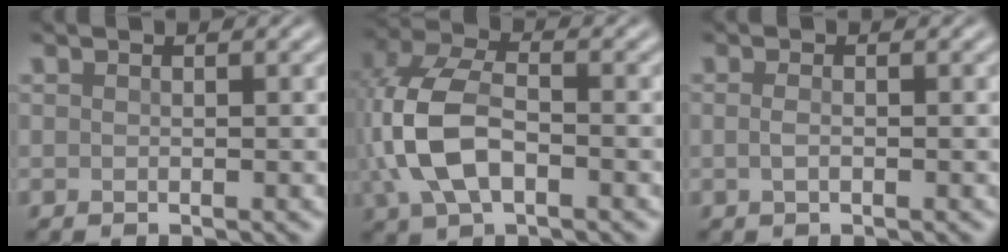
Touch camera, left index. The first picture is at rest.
{"total": 7.9, "force": [-0.9, 4.6, 6.4], "torque": [-0.152, 0.009, -0.027]}
{"total": 1.0, "force": [-0.2, 0.4, 0.9], "torque": [-0.021, -0.003, -0.006]}